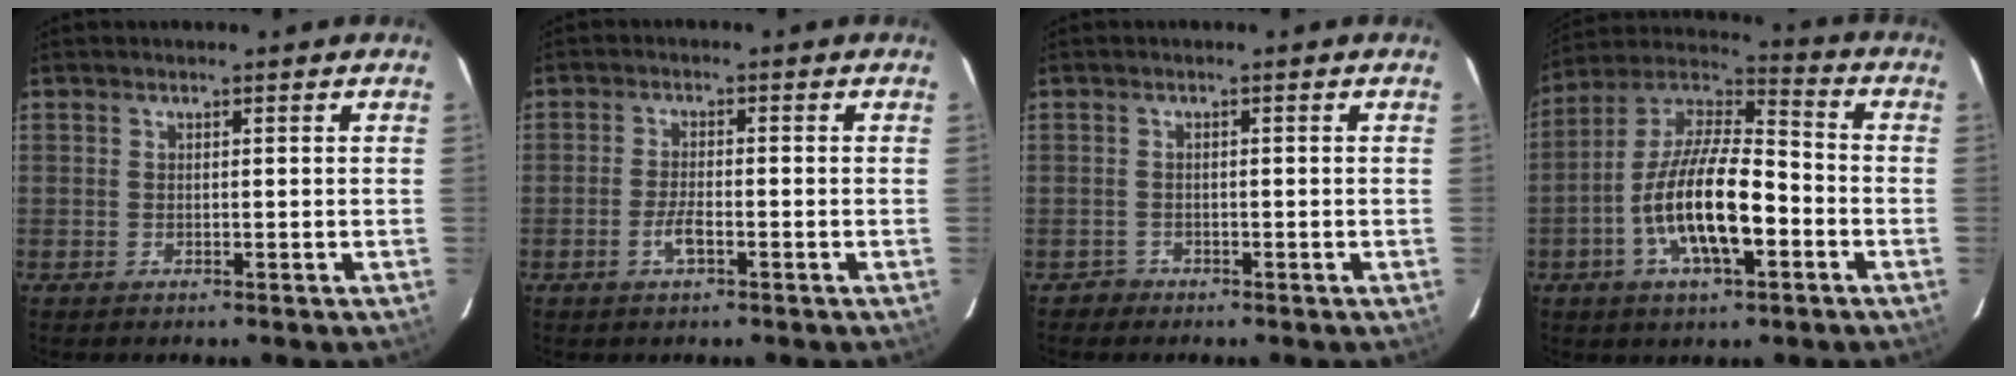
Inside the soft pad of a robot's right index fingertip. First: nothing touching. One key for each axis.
{"total": 3.2, "fx": -1.7, "fy": 1.0, "fz": 2.5, "tx": -0.057, "ty": 0.000, "tz": -0.033}
{"total": 1.4, "fx": -1.0, "fy": 0.9, "fz": -0.3, "tx": 0.003, "ty": 0.007, "tz": -0.018}
{"total": 16.4, "fx": -5.2, "fy": 5.7, "fz": 14.5, "tx": -0.282, "ty": -0.002, "tz": -0.101}